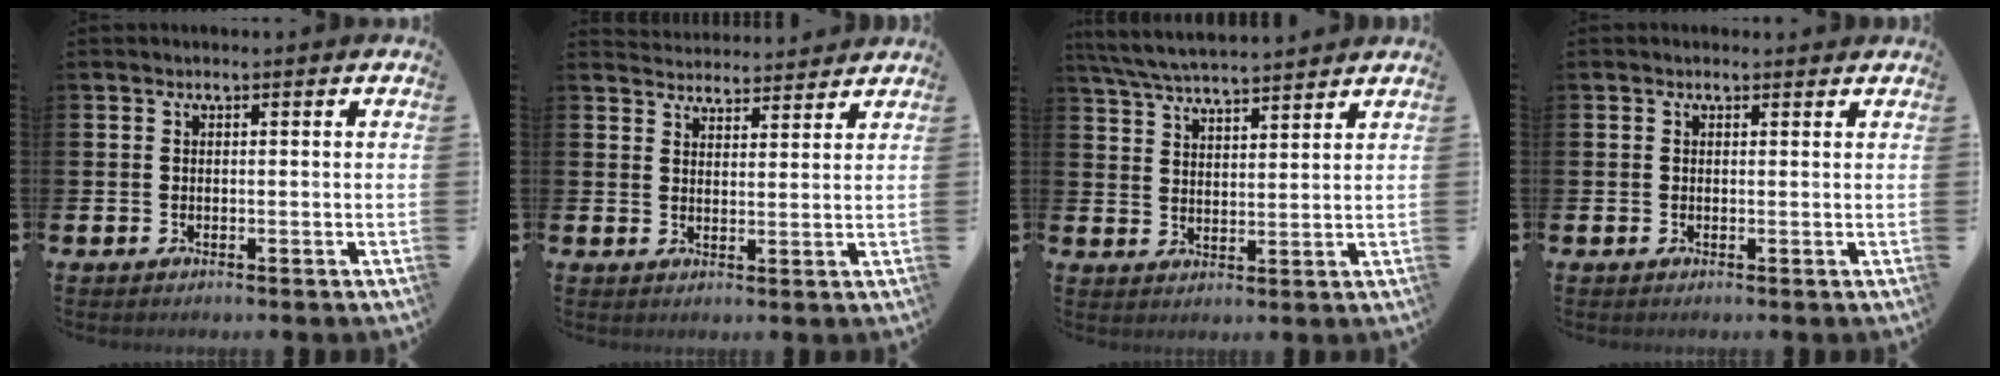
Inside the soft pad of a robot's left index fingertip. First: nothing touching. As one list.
[{"total": 3.6, "force": [3.5, 0.5, -0.4], "torque": [0.002, -0.025, 0.063]}, {"total": 5.7, "force": [5.6, 0.2, 1.2], "torque": [-0.045, -0.029, 0.101]}, {"total": 0.5, "force": [0.3, 0.3, 0.2], "torque": [0.011, -0.002, 0.001]}]